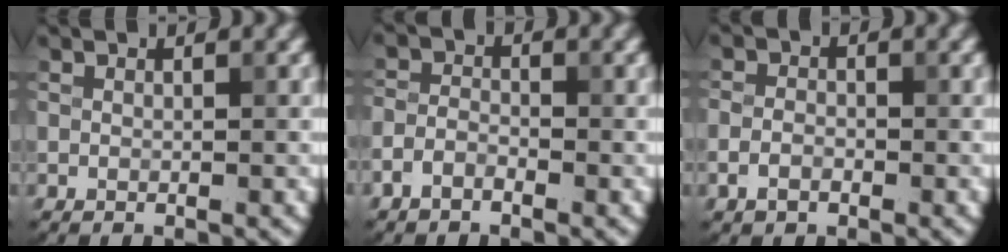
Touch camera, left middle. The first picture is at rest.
{"total": 1.9, "force": [-1.4, 1.0, 0.9], "torque": [-0.018, 0.005, -0.034]}
{"total": 2.0, "force": [-0.9, 1.3, 1.1], "torque": [-0.022, 0.002, -0.023]}